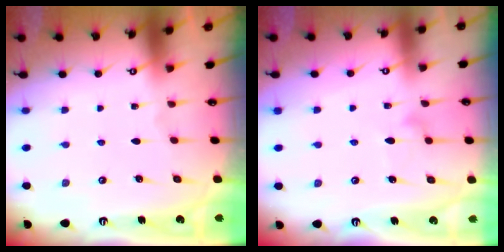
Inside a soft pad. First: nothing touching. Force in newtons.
{"total": 8.5, "press": 8.4, "slide": 0.4}